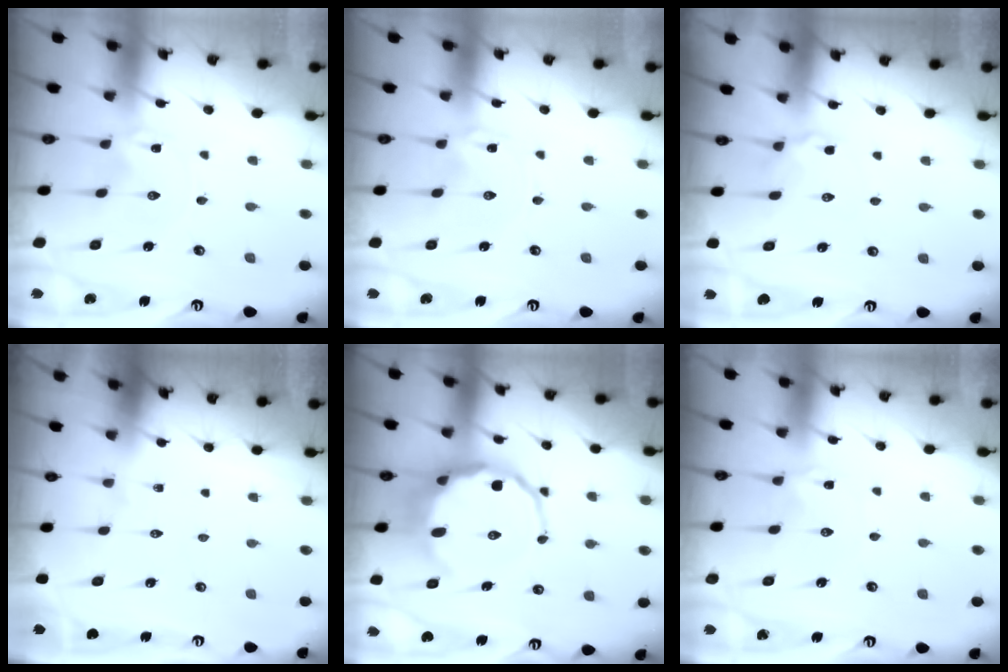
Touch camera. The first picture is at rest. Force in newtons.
{"total": 0.0}
{"total": 4.1, "press": 4.0, "slide": 1.0}
{"total": 0.0}
{"total": 10.8, "press": 10.4, "slide": 3.0}
{"total": 3.9, "press": 3.8, "slide": 0.3}